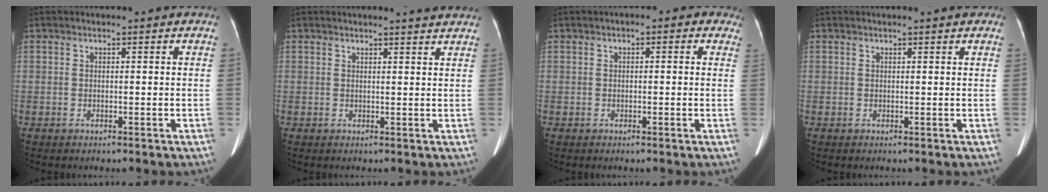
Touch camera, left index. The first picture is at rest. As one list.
[{"total": 3.6, "force": [3.5, -0.2, 1.1], "torque": [-0.018, -0.002, 0.029]}, {"total": 2.9, "force": [1.4, 1.3, 2.2], "torque": [-0.014, 0.014, 0.006]}, {"total": 2.5, "force": [2.2, 0.3, 1.2], "torque": [-0.017, 0.007, 0.017]}]